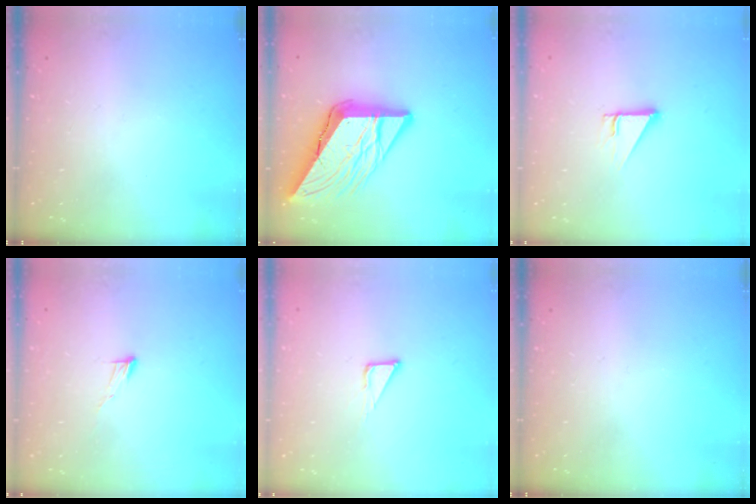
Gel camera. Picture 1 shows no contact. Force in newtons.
{"total": 15.9, "press": 15.8, "slide": 1.7}
{"total": 2.7, "press": 2.7, "slide": 0.1}
{"total": 4.0, "press": 4.0, "slide": 0.3}
{"total": 3.5, "press": 3.5, "slide": 0.2}
{"total": 0.0}